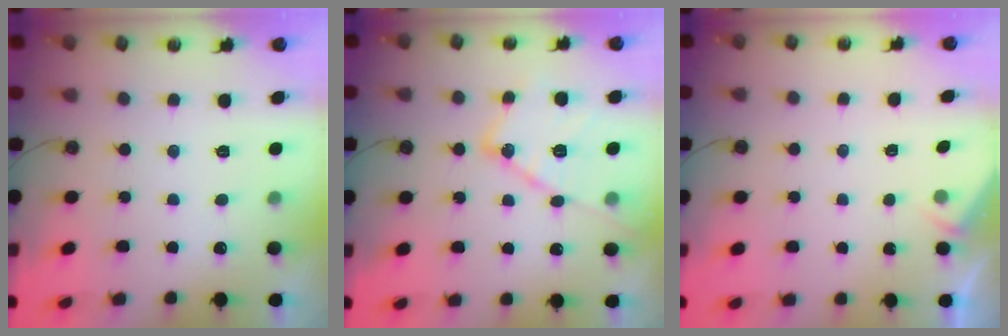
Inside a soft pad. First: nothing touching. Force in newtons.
{"total": 16.6, "press": 16.5, "slide": 1.4}
{"total": 1.8, "press": 1.8, "slide": 0.4}